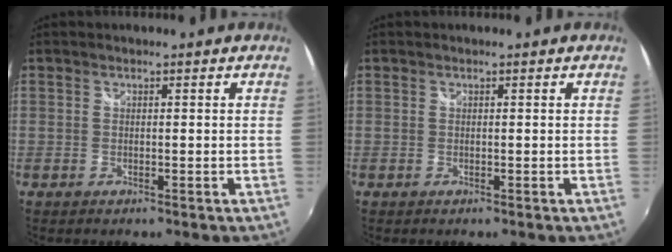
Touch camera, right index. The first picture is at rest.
{"total": 0.0}